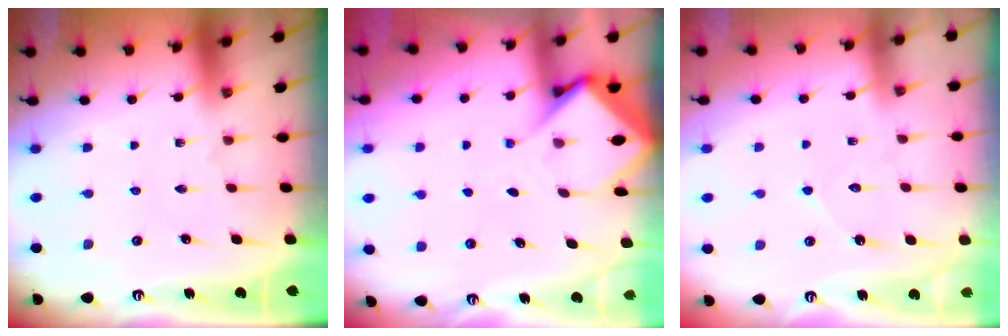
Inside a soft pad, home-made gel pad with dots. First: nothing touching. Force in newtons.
{"total": 5.8, "press": 5.8, "slide": 0.6}
{"total": 5.5, "press": 5.5, "slide": 0.5}